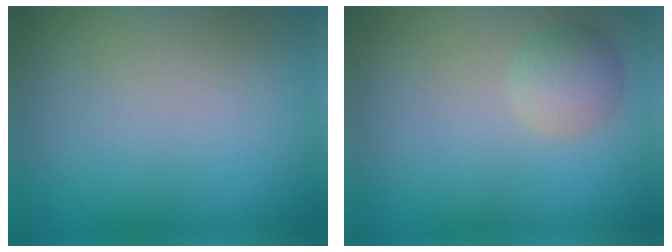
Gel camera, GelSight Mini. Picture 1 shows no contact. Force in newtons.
{"total": 2.1, "press": 2.1, "slide": 0.1}